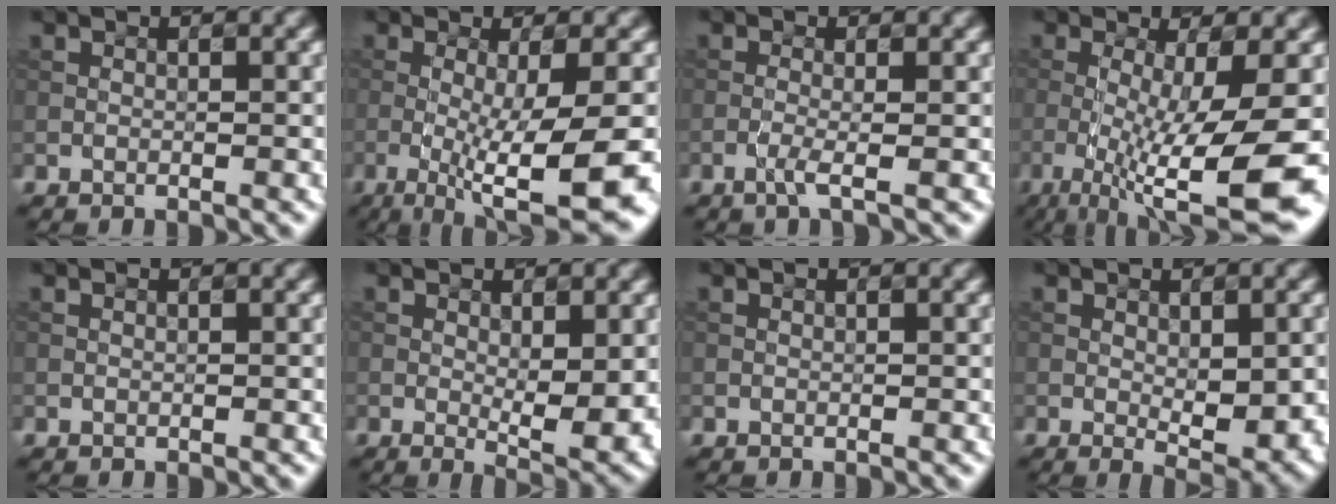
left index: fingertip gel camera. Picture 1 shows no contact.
{"total": 10.3, "force": [-3.1, 2.2, 9.6], "torque": [-0.150, -0.016, -0.035]}
{"total": 1.7, "force": [-0.9, 0.1, 1.4], "torque": [-0.025, 0.007, -0.022]}
{"total": 11.9, "force": [-4.3, 2.8, 10.7], "torque": [-0.186, -0.020, -0.056]}
{"total": 0.0}
{"total": 4.7, "force": [-0.3, 1.2, 4.5], "torque": [-0.067, -0.011, 0.007]}
{"total": 0.0}
{"total": 4.6, "force": [-0.5, 1.7, 4.2], "torque": [-0.064, -0.011, 0.006]}